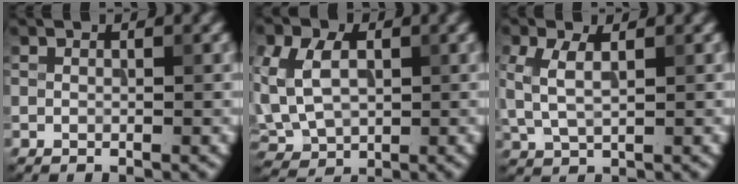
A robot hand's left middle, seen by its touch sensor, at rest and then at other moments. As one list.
[{"total": 8.1, "force": [1.2, 5.8, 5.6], "torque": [-0.144, 0.013, 0.021]}, {"total": 3.3, "force": [0.8, 1.6, 2.7], "torque": [-0.066, 0.003, 0.018]}]